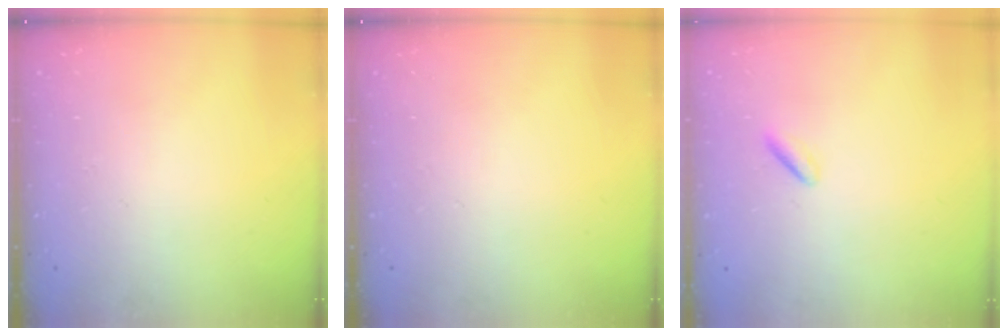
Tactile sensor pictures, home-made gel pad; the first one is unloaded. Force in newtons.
{"total": 0.0}
{"total": 0.6, "press": 0.0, "slide": 0.6}